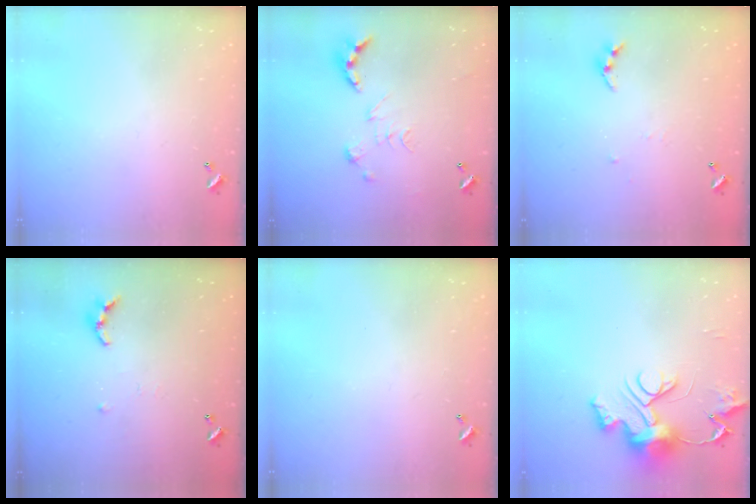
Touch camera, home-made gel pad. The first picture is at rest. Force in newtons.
{"total": 0.8, "press": 0.8, "slide": 0.3}
{"total": 4.7, "press": 4.7, "slide": 0.4}
{"total": 6.8, "press": 6.7, "slide": 0.5}
{"total": 0.0}
{"total": 13.0, "press": 13.0, "slide": 0.8}